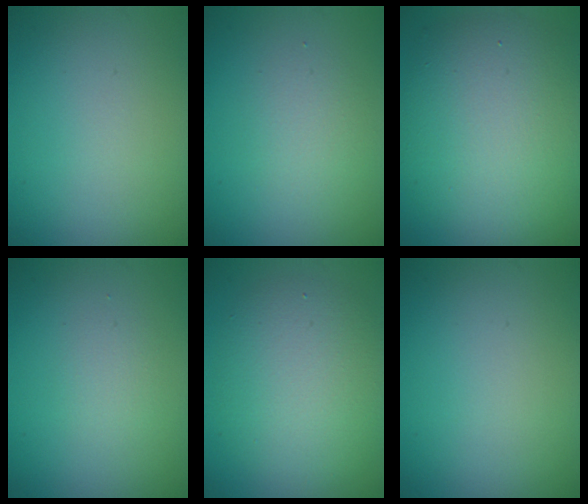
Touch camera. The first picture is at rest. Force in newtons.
{"total": 1.8, "press": 1.8, "slide": 0.0}
{"total": 9.9, "press": 9.9, "slide": 0.7}
{"total": 1.1, "press": 1.1, "slide": 0.1}
{"total": 6.1, "press": 6.1, "slide": 0.2}
{"total": 0.0}